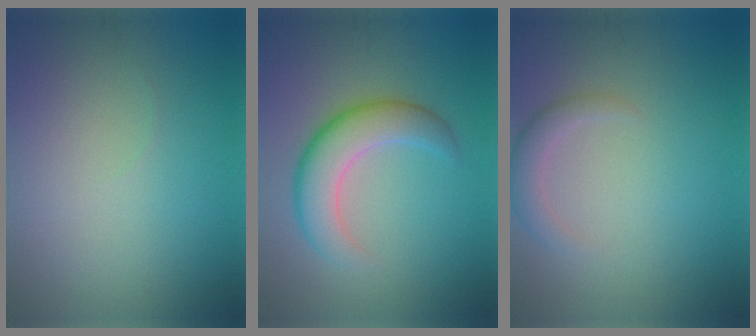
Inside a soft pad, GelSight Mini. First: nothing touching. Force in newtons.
{"total": 5.3, "press": 5.3, "slide": 0.4}
{"total": 1.9, "press": 1.9, "slide": 0.1}